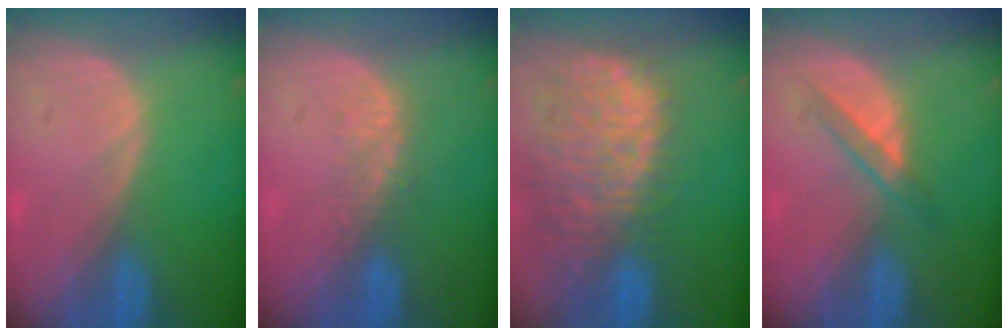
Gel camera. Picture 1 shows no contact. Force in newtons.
{"total": 2.9, "press": 2.3, "slide": 1.8}
{"total": 13.8, "press": 11.3, "slide": 7.9}
{"total": 3.4, "press": 3.2, "slide": 1.1}